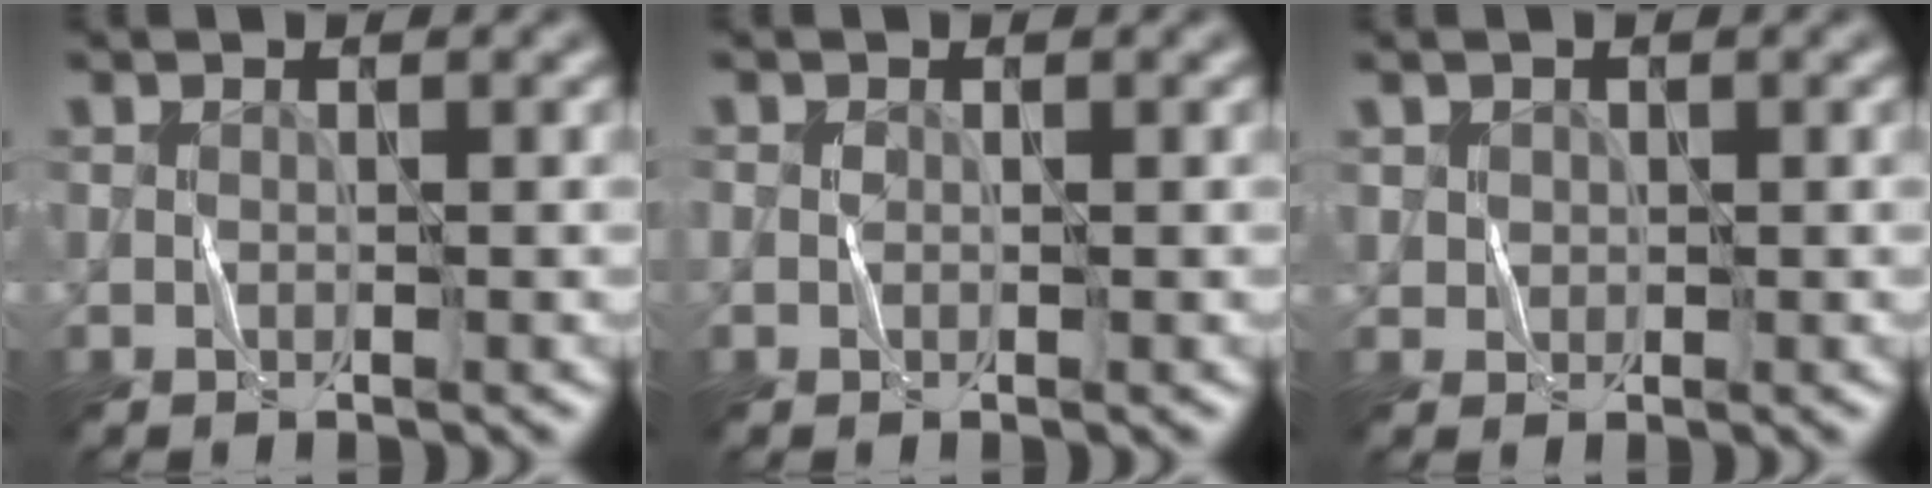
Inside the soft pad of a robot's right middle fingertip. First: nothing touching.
{"total": 0.6, "force": [0.0, 0.5, 0.3], "torque": [-0.005, 0.000, -0.002]}
{"total": 1.0, "force": [0.3, 1.0, 0.1], "torque": [0.004, -0.004, 0.011]}